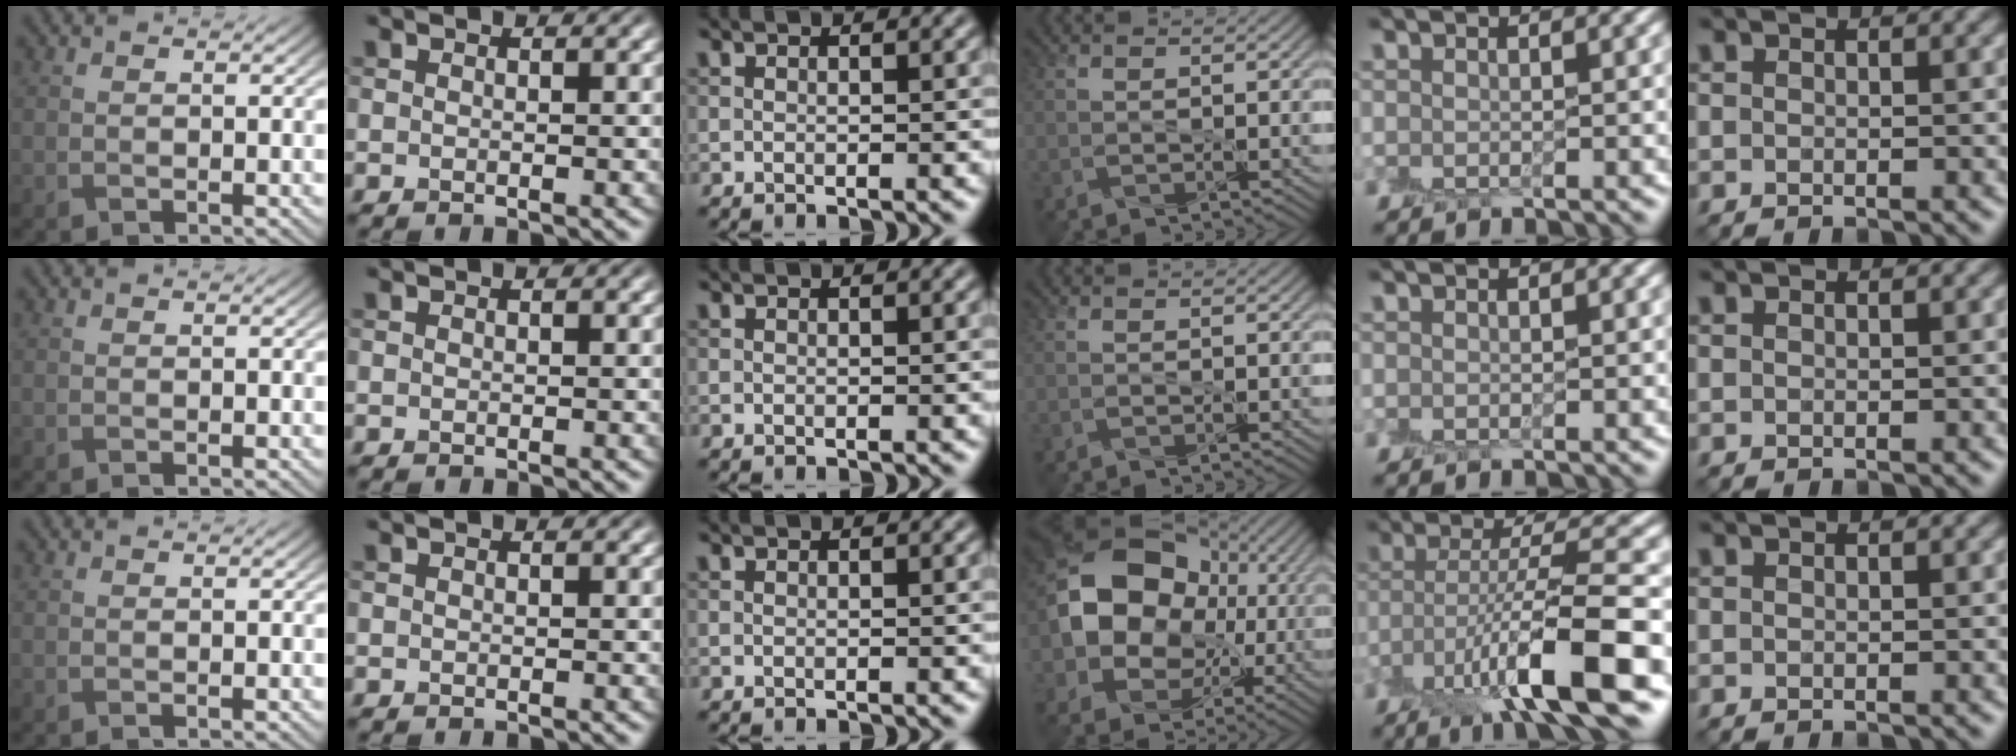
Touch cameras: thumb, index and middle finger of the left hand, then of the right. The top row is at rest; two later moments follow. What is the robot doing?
{"motion": "peel", "object": "postage stamp"}